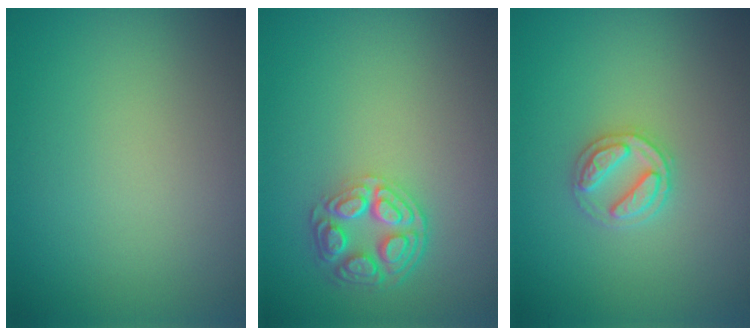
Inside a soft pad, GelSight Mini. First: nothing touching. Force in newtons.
{"total": 4.3, "press": 3.4, "slide": 2.7}
{"total": 2.6, "press": 2.5, "slide": 0.5}